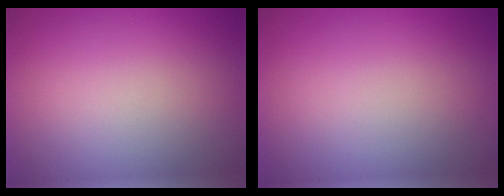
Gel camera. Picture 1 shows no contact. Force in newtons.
{"total": 0.0}